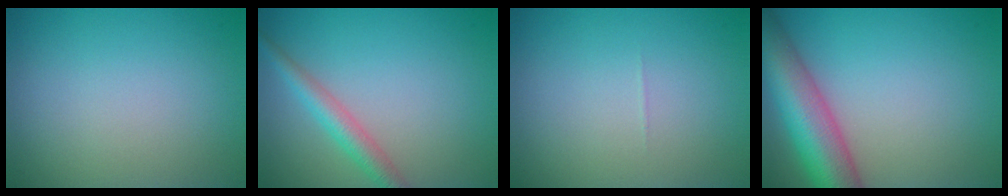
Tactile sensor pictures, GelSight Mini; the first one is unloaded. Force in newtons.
{"total": 2.7, "press": 2.7, "slide": 0.1}
{"total": 0.0}
{"total": 8.8, "press": 8.8, "slide": 0.4}